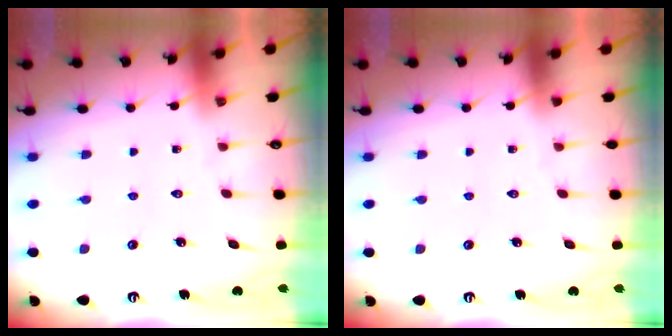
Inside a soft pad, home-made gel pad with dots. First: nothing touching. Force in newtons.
{"total": 0.0}